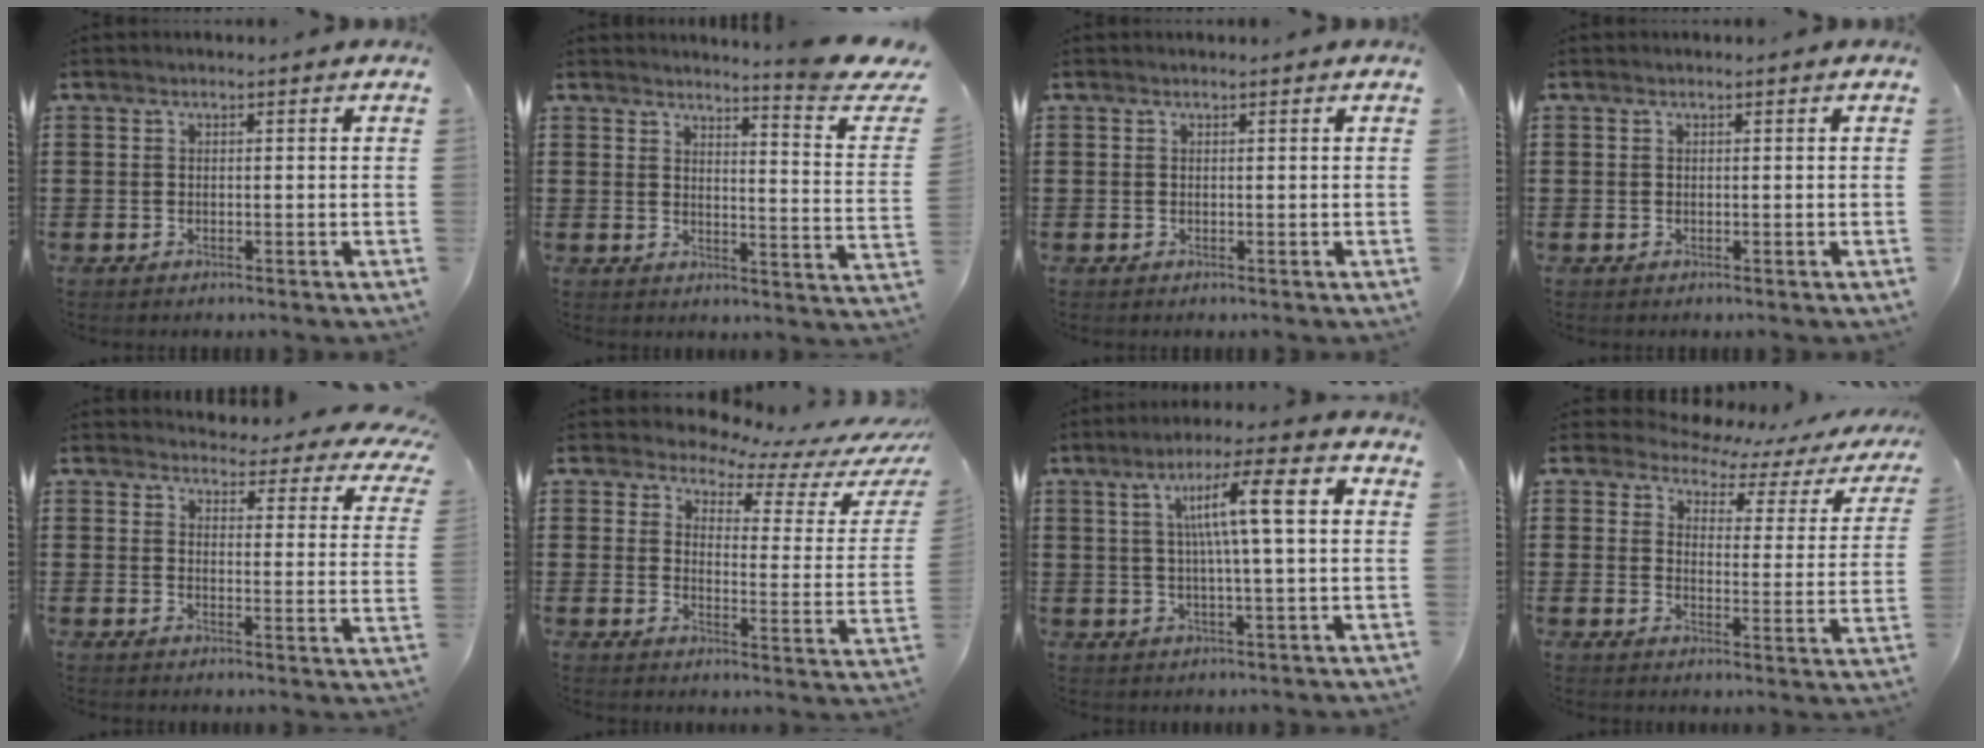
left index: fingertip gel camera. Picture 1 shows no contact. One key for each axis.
{"total": 5.1, "fx": 4.2, "fy": -0.4, "fz": 2.9, "tx": -0.045, "ty": -0.044, "tz": 0.060}
{"total": 0.0}
{"total": 0.0}
{"total": 3.9, "fx": 3.8, "fy": 0.4, "fz": 0.9, "tx": -0.031, "ty": -0.033, "tz": 0.063}
{"total": 4.3, "fx": 3.7, "fy": 1.5, "fz": 1.7, "tx": -0.041, "ty": -0.029, "tz": 0.055}
{"total": 8.3, "fx": 1.5, "fy": 1.0, "fz": 8.1, "tx": -0.149, "ty": 0.003, "tz": 0.017}
{"total": 3.4, "fx": 2.9, "fy": 1.5, "fz": 1.0, "tx": -0.035, "ty": -0.022, "tz": 0.041}